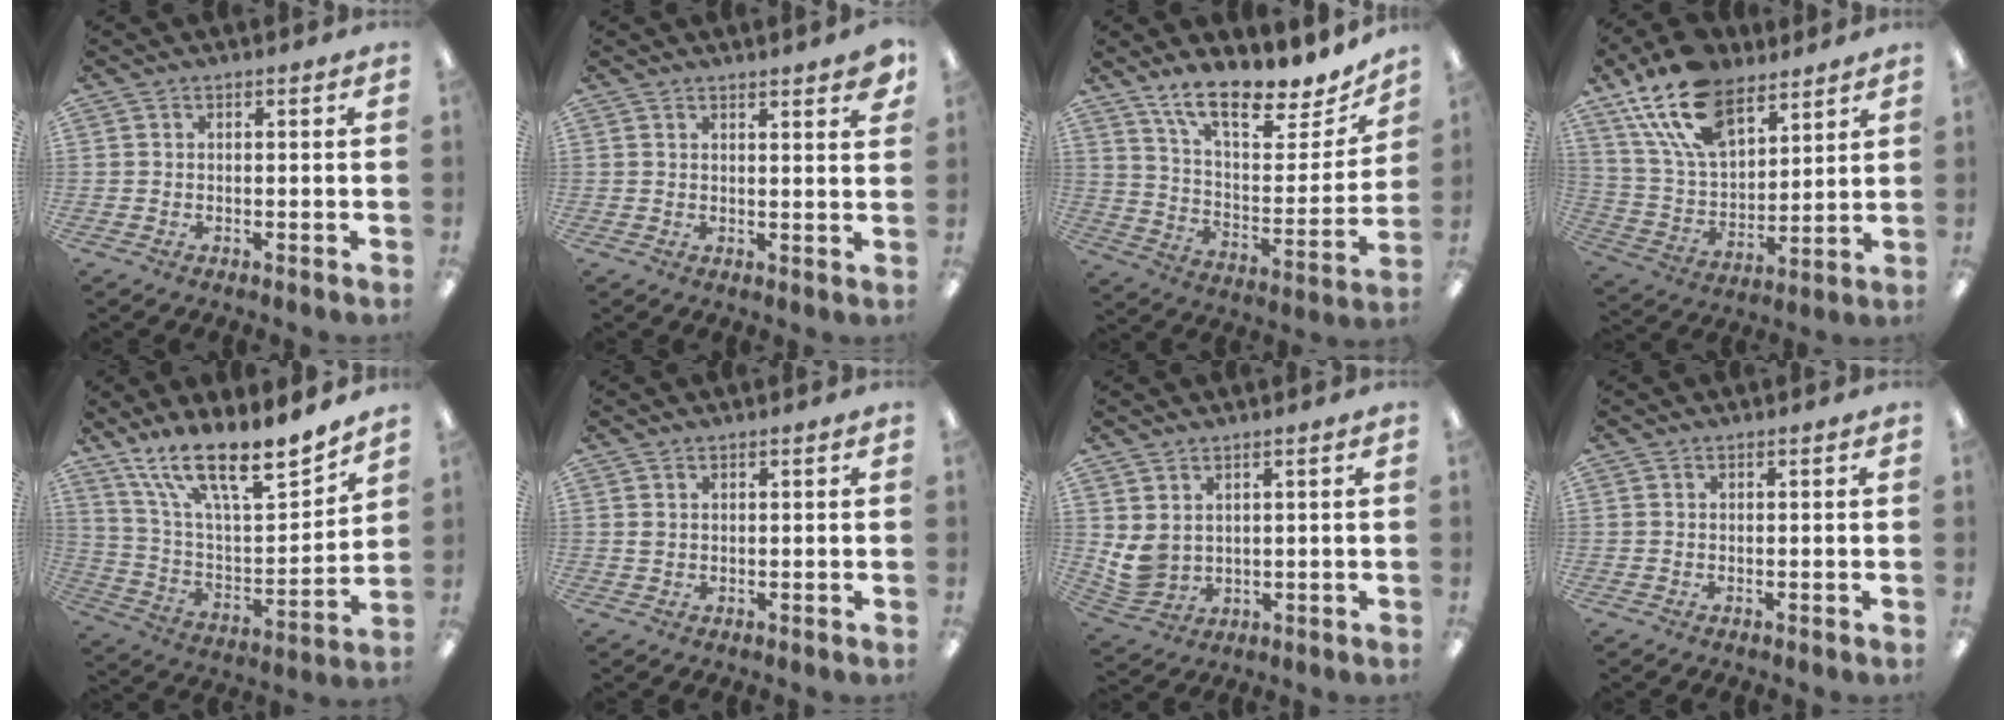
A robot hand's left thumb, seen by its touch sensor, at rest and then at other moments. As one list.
[{"total": 3.1, "force": [2.7, 0.2, 1.5], "torque": [-0.013, -0.018, 0.043]}, {"total": 17.2, "force": [13.7, 5.2, 9.0], "torque": [-0.157, -0.092, 0.237]}, {"total": 18.8, "force": [12.0, 10.2, 10.2], "torque": [-0.211, -0.047, 0.223]}, {"total": 18.7, "force": [15.2, 4.0, 10.1], "torque": [-0.188, -0.111, 0.262]}, {"total": 1.1, "force": [0.7, 0.7, 0.5], "torque": [-0.011, 0.002, 0.013]}, {"total": 5.4, "force": [2.7, 4.1, 2.3], "torque": [-0.058, -0.017, 0.052]}, {"total": 0.0}]